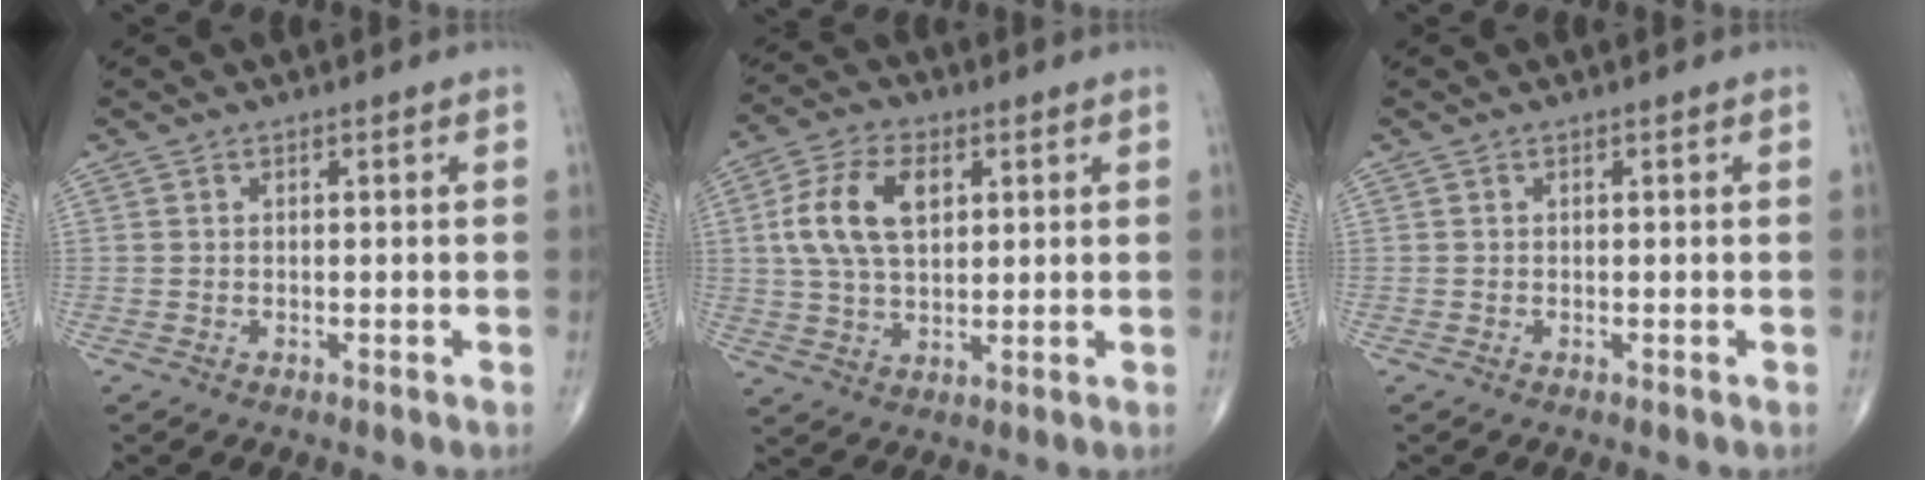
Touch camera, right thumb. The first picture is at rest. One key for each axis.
{"total": 11.7, "fx": 2.8, "fy": 6.9, "fz": 9.0, "tx": -0.170, "ty": 0.005, "tz": 0.052}
{"total": 0.0}